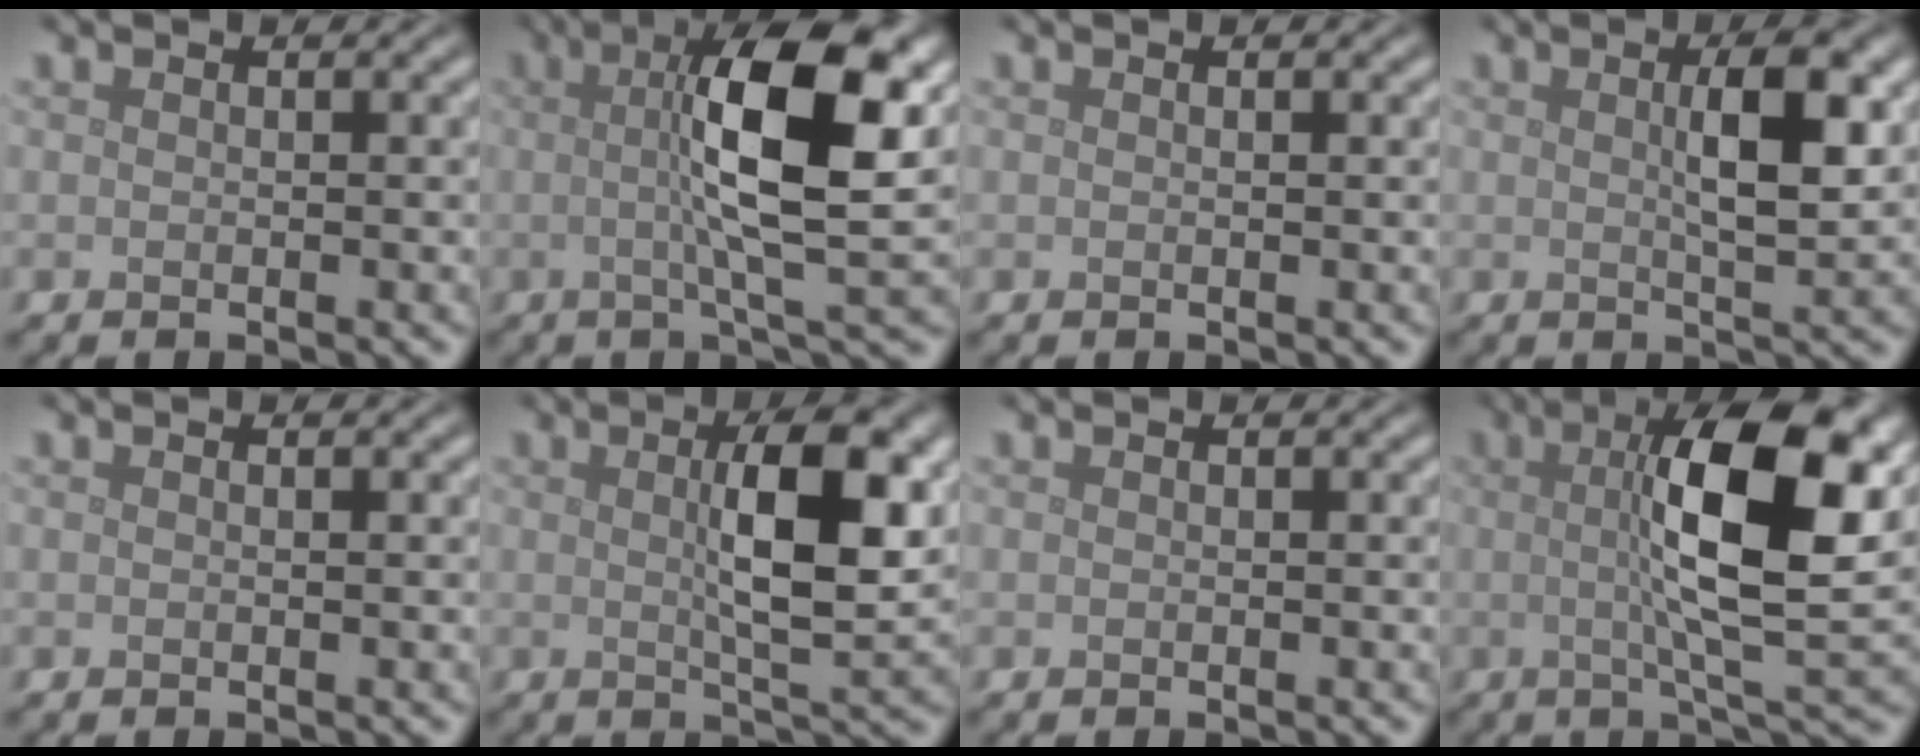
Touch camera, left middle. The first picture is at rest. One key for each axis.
{"total": 10.3, "fx": 1.4, "fy": 2.5, "fz": 9.9, "tx": -0.144, "ty": 0.011, "tz": 0.020}
{"total": 0.0}
{"total": 4.9, "fx": 1.0, "fy": 1.2, "fz": 4.6, "tx": -0.074, "ty": 0.005, "tz": 0.018}
{"total": 0.0}
{"total": 7.3, "fx": 1.2, "fy": 2.0, "fz": 7.0, "tx": -0.103, "ty": 0.004, "tz": 0.020}
{"total": 0.0}
{"total": 11.5, "fx": 1.9, "fy": 3.0, "fz": 11.0, "tx": -0.168, "ty": 0.007, "tz": 0.033}